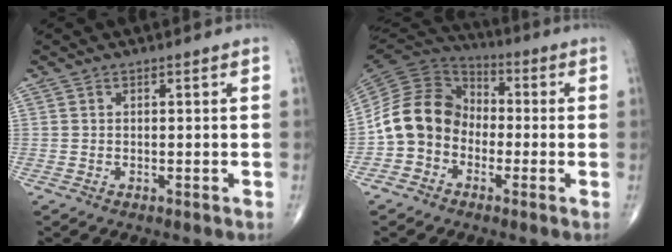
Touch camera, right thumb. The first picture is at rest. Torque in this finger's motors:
{"motor_torque": [0.63, 1.74, 0.79, -0.74, 0.13]}